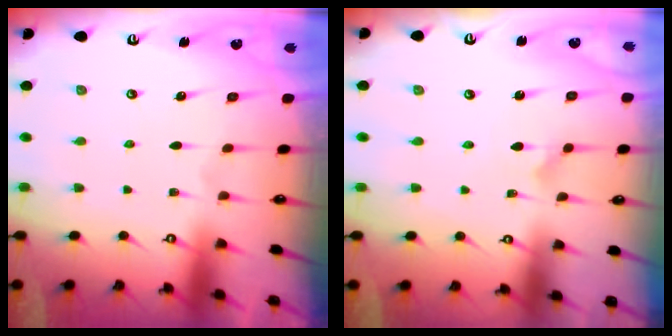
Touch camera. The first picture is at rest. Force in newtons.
{"total": 2.3, "press": 2.3, "slide": 0.2}